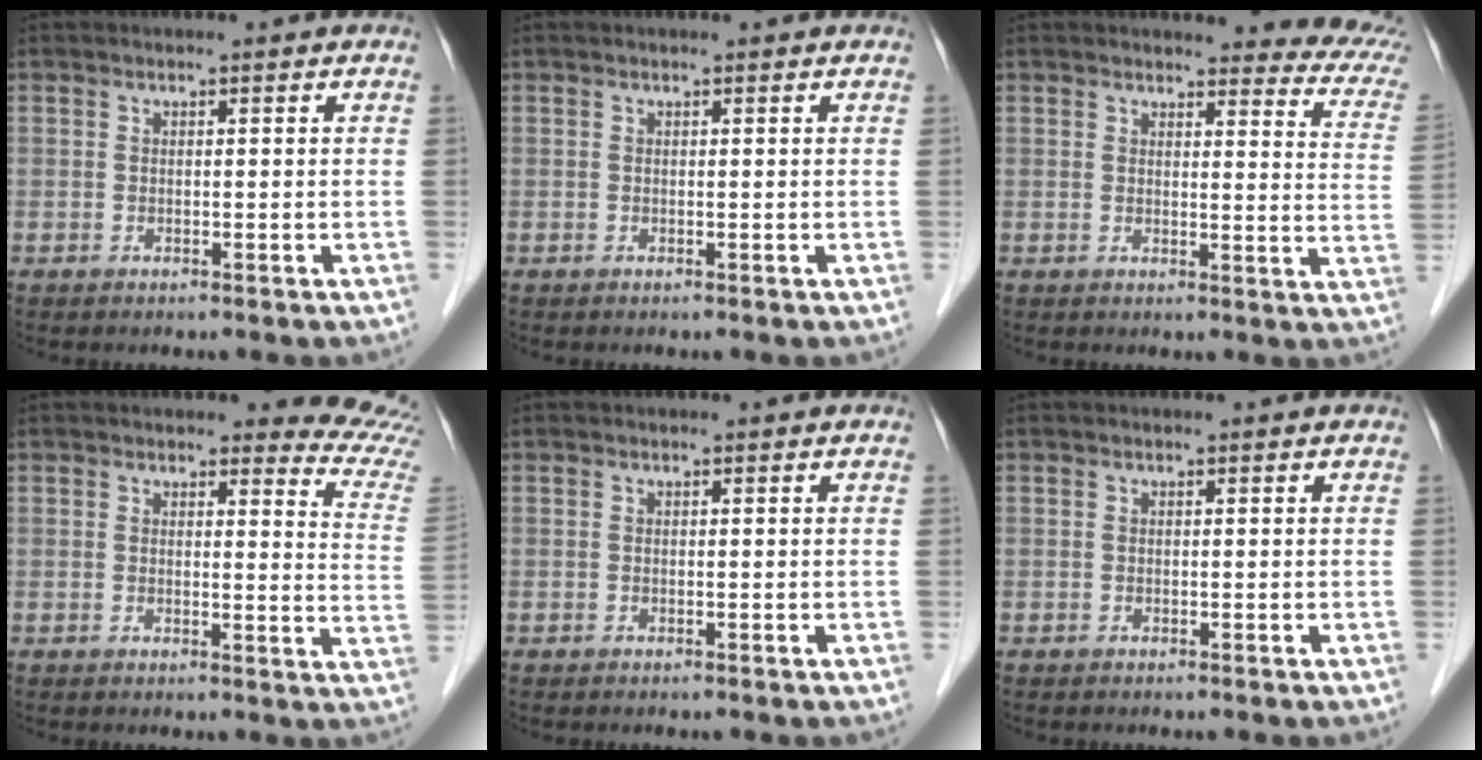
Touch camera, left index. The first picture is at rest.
{"total": 0.7, "force": [0.7, 0.1, 0.1], "torque": [-0.005, 0.008, 0.007]}
{"total": 13.3, "force": [12.5, 2.2, 3.9], "torque": [-0.013, -0.061, 0.102]}
{"total": 8.5, "force": [8.5, 0.2, 0.7], "torque": [0.011, -0.082, 0.060]}
{"total": 0.0}
{"total": 0.0}